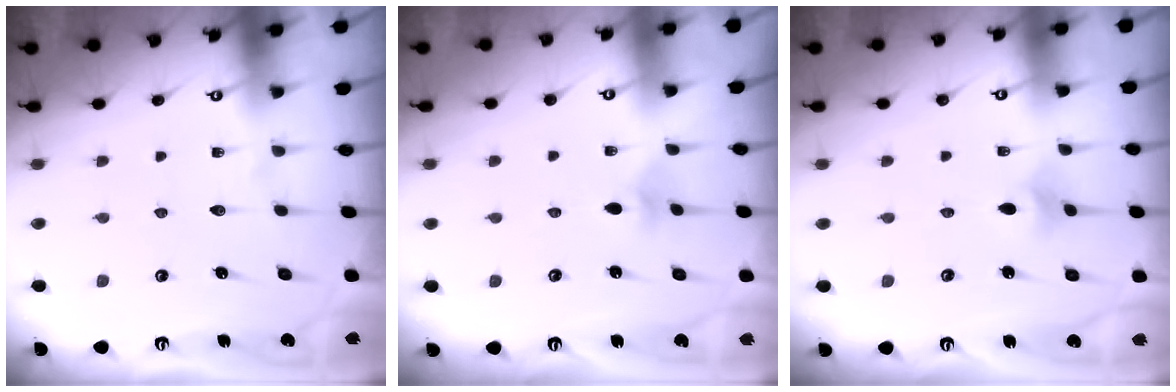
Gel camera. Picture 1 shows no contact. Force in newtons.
{"total": 3.3, "press": 3.2, "slide": 0.6}
{"total": 2.9, "press": 2.9, "slide": 0.6}